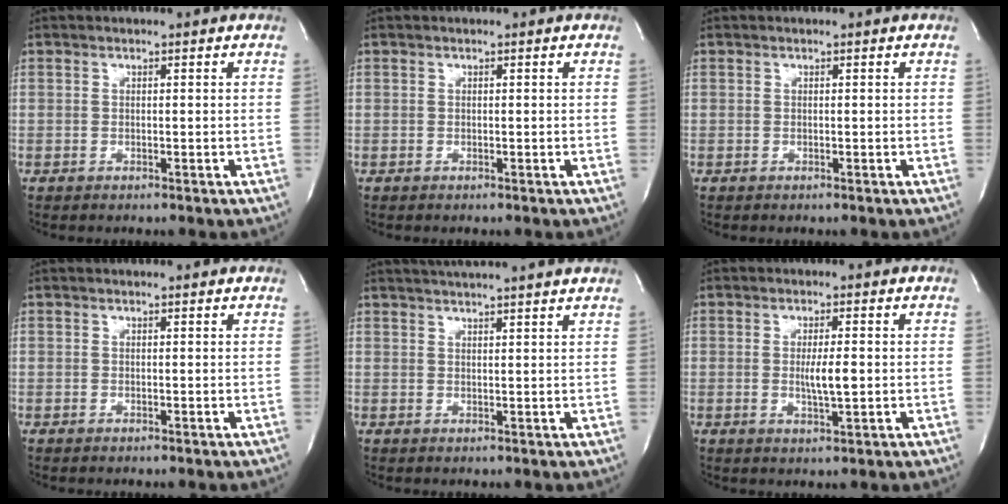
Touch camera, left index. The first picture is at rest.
{"total": 0.0}
{"total": 0.0}
{"total": 1.2, "force": [1.2, 0.2, 0.1], "torque": [-0.012, 0.006, 0.010]}
{"total": 11.0, "force": [9.9, -0.4, 4.8], "torque": [-0.080, 0.024, 0.125]}
{"total": 3.7, "force": [-0.1, 0.5, 3.7], "torque": [-0.068, -0.005, 0.001]}